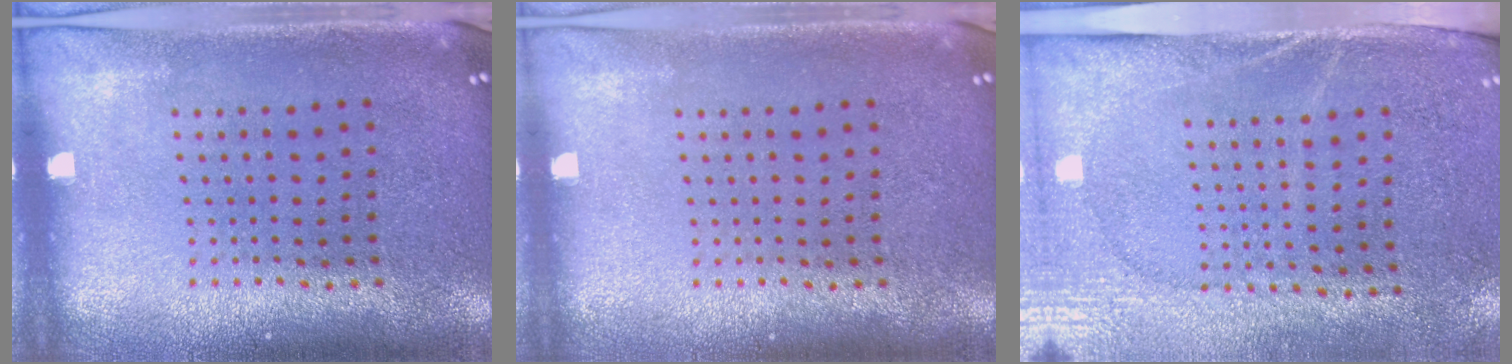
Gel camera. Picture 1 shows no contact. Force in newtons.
{"total": 0.0}
{"total": 2.7, "press": 2.3, "slide": 1.5}